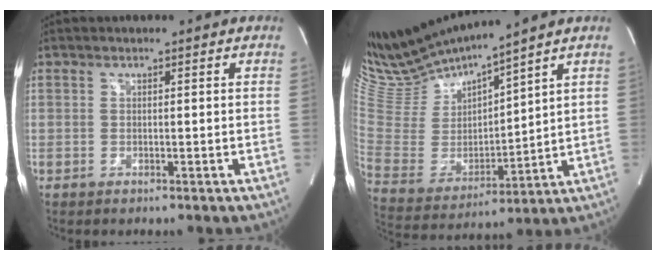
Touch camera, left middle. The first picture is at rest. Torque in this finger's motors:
{"motor_torque": [-0.25, -0.21, -0.23, 0.00]}